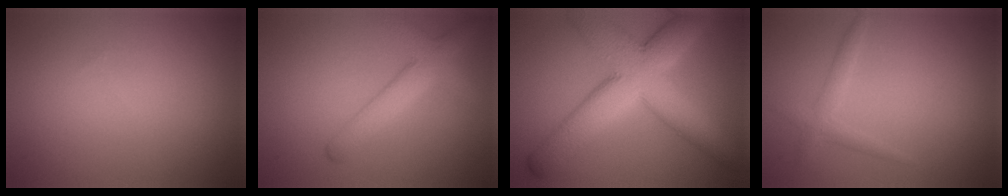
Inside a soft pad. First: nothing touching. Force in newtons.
{"total": 3.8, "press": 3.8, "slide": 0.2}
{"total": 10.2, "press": 10.2, "slide": 0.4}
{"total": 1.6, "press": 1.6, "slide": 0.1}